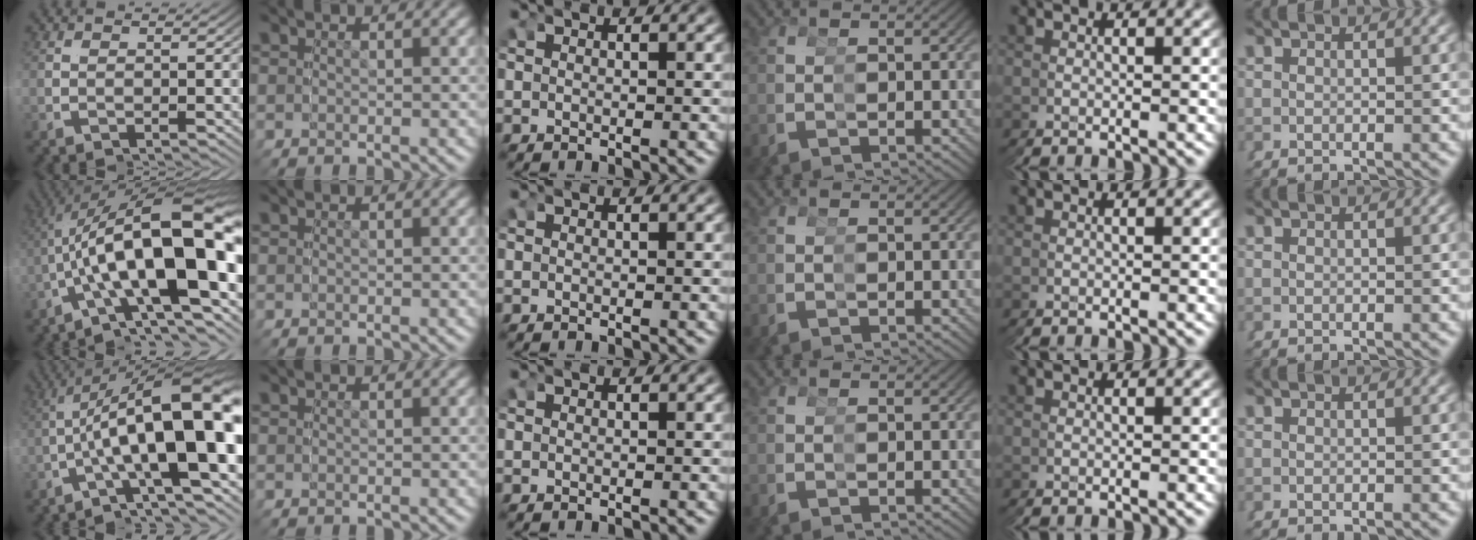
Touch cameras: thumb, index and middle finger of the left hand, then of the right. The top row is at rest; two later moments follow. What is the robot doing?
{"motion": "grasp_and_lifting", "object": "cubes"}